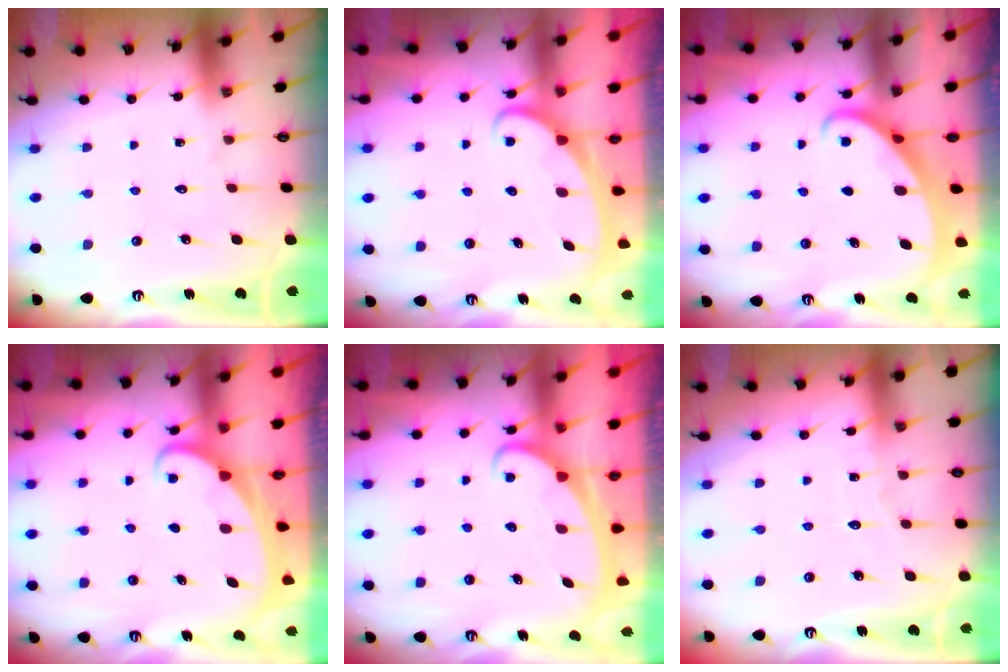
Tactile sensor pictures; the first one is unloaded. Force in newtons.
{"total": 2.5, "press": 2.5, "slide": 0.3}
{"total": 2.4, "press": 2.4, "slide": 0.2}
{"total": 1.9, "press": 1.9, "slide": 0.2}
{"total": 2.3, "press": 2.3, "slide": 0.4}
{"total": 3.4, "press": 3.4, "slide": 0.4}